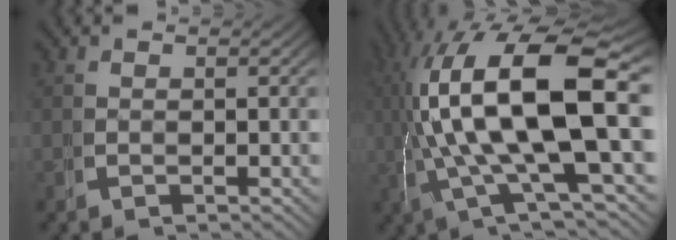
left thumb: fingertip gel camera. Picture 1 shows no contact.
{"total": 17.1, "force": [1.2, 8.2, 14.9], "torque": [-0.269, -0.020, 0.026]}